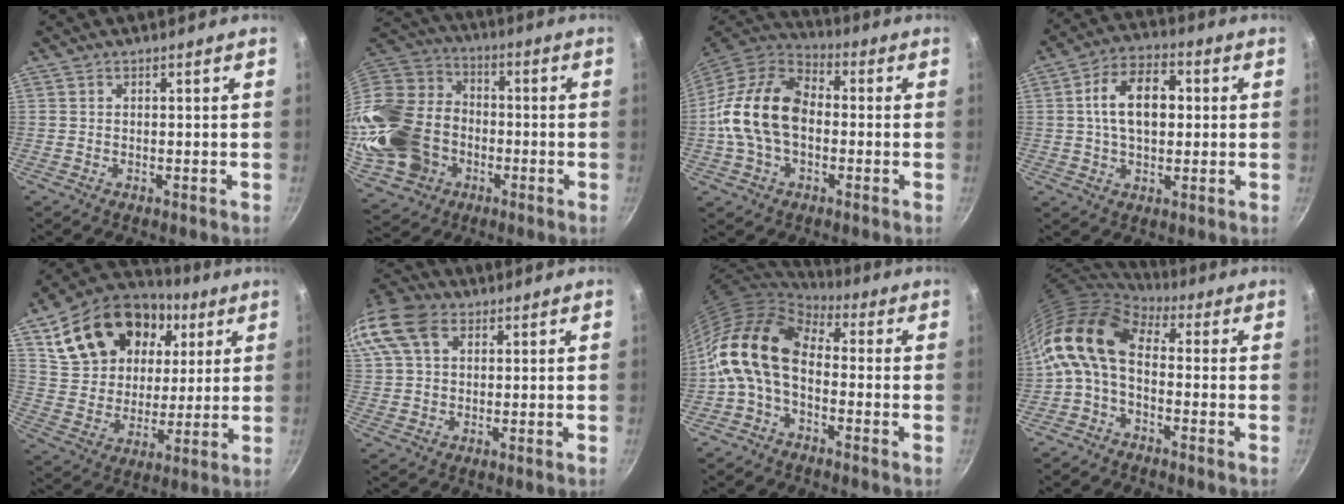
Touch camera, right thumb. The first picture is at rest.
{"total": 26.2, "force": [-5.4, 20.5, 15.3], "torque": [-0.320, 0.042, -0.081]}
{"total": 17.1, "force": [-1.0, 11.5, 12.7], "torque": [-0.212, 0.035, -0.032]}
{"total": 12.3, "force": [1.5, 7.6, 9.5], "torque": [-0.133, 0.021, 0.014]}
{"total": 24.3, "force": [9.7, 17.2, 14.2], "torque": [-0.242, 0.003, 0.175]}
{"total": 19.0, "force": [7.6, 13.2, 11.4], "torque": [-0.273, 0.044, 0.137]}
{"total": 13.2, "force": [-1.0, 8.5, 10.1], "torque": [-0.171, 0.032, -0.037]}
{"total": 12.0, "force": [-0.4, 7.3, 9.5], "torque": [-0.177, 0.026, -0.029]}